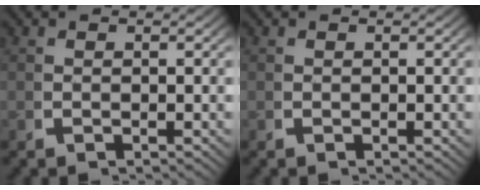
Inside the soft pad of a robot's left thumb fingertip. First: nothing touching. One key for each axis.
{"total": 0.0}